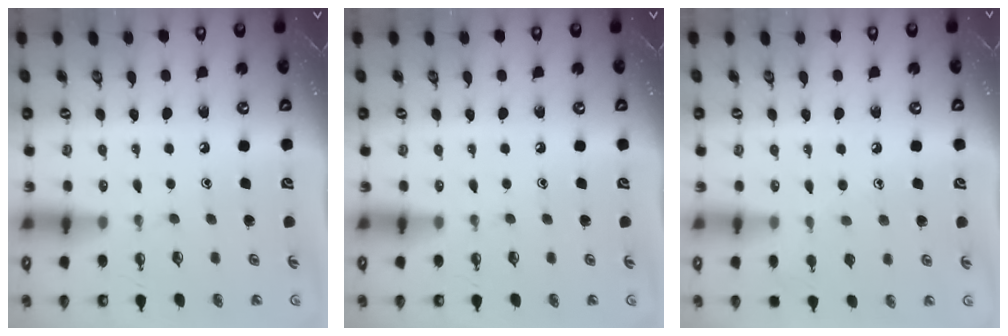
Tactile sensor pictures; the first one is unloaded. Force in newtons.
{"total": 0.0}
{"total": 6.8, "press": 6.7, "slide": 0.7}